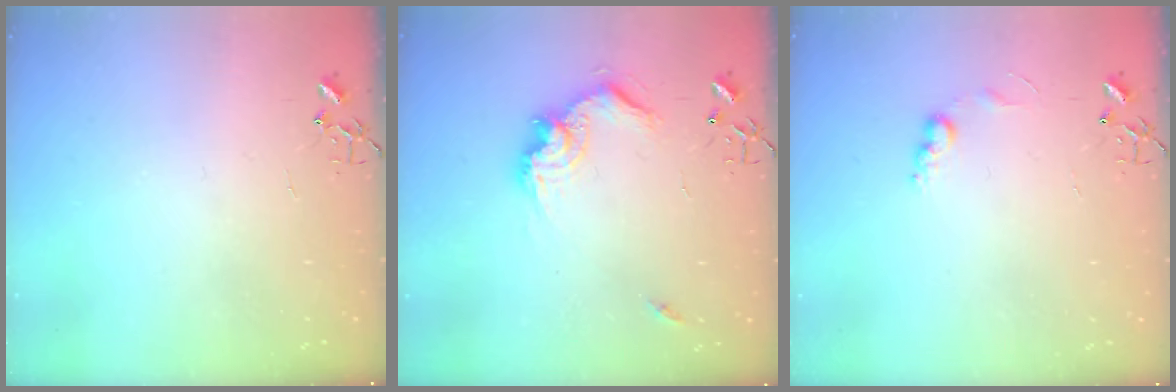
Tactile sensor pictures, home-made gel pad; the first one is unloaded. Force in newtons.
{"total": 14.4, "press": 14.3, "slide": 1.2}
{"total": 6.6, "press": 6.6, "slide": 0.3}